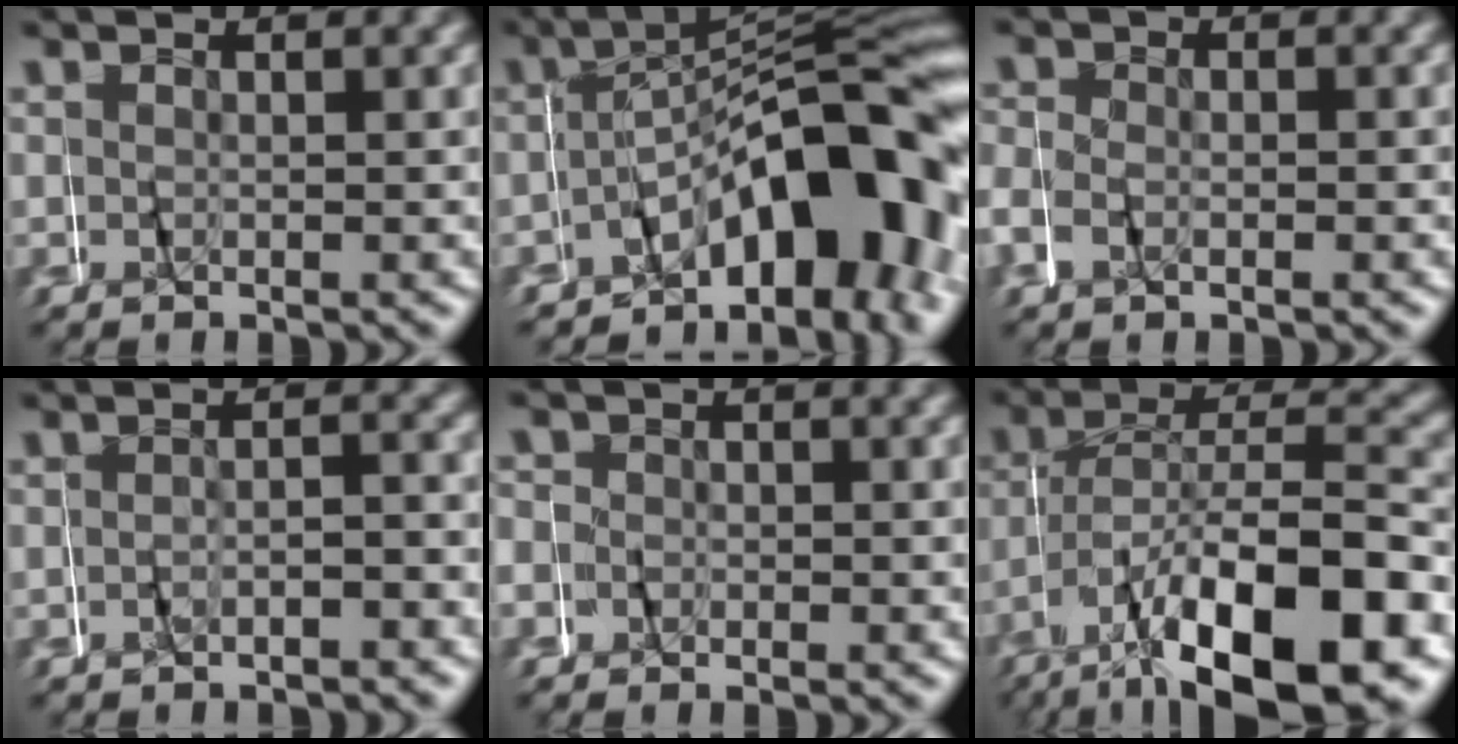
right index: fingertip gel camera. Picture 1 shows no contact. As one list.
[{"total": 12.0, "force": [-4.9, 5.3, 9.6], "torque": [-0.134, -0.009, -0.069]}, {"total": 2.3, "force": [-1.3, 1.8, 0.5], "torque": [-0.022, -0.006, -0.023]}, {"total": 1.7, "force": [-1.7, 0.3, 0.1], "torque": [0.004, 0.012, -0.038]}, {"total": 2.6, "force": [-0.3, 2.5, 0.2], "torque": [-0.006, 0.004, -0.015]}, {"total": 11.2, "force": [-5.7, 5.0, 8.3], "torque": [-0.150, -0.013, -0.076]}]